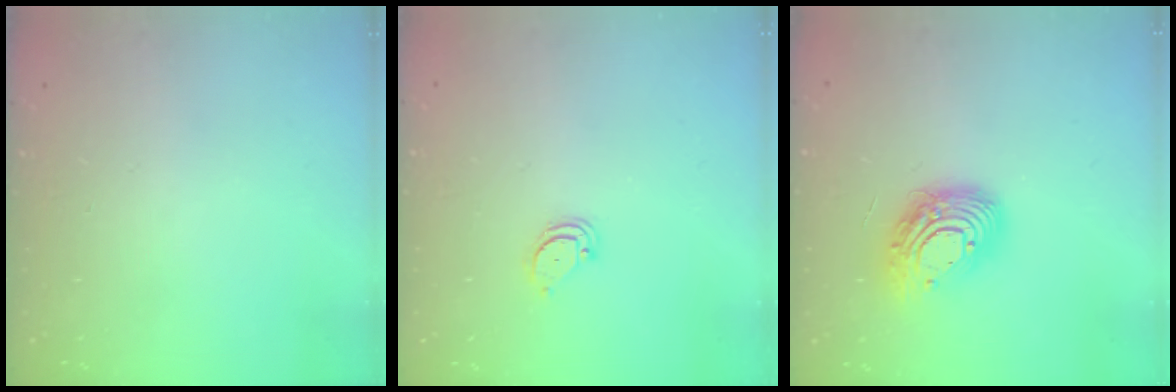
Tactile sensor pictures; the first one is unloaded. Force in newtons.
{"total": 2.6, "press": 2.6, "slide": 0.2}
{"total": 14.4, "press": 14.3, "slide": 1.3}